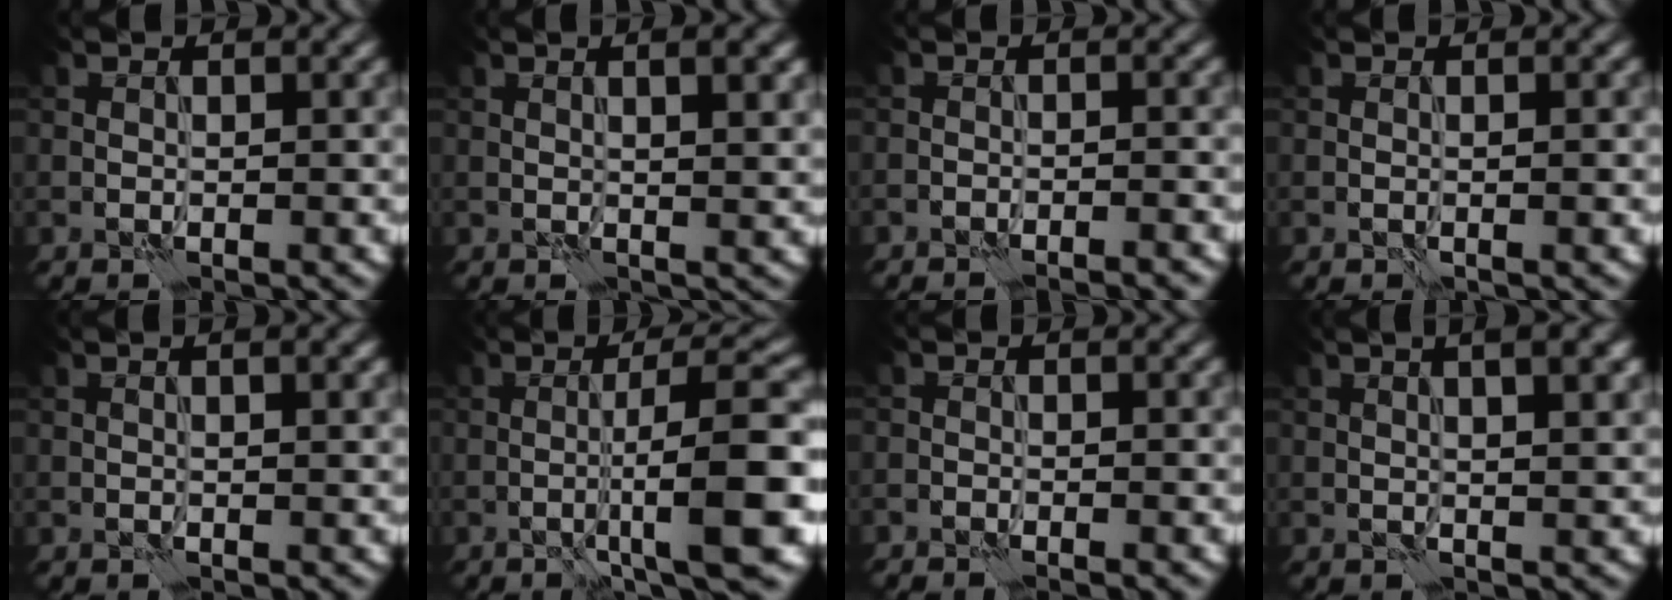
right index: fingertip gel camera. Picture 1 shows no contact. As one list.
[{"total": 4.0, "force": [1.5, 1.3, 3.4], "torque": [-0.027, 0.012, 0.007]}, {"total": 2.9, "force": [-2.9, 0.4, 0.5], "torque": [0.004, 0.014, -0.037]}, {"total": 0.7, "force": [-0.1, 0.1, 0.6], "torque": [-0.008, -0.002, -0.003]}, {"total": 2.1, "force": [1.2, 0.5, 1.7], "torque": [-0.017, -0.007, 0.010]}, {"total": 8.7, "force": [-1.6, 1.3, 8.5], "torque": [-0.108, 0.017, -0.031]}, {"total": 1.4, "force": [-1.4, 0.1, 0.3], "torque": [-0.006, 0.007, -0.021]}, {"total": 6.7, "force": [3.2, 2.7, 5.3], "torque": [-0.030, 0.035, 0.017]}]